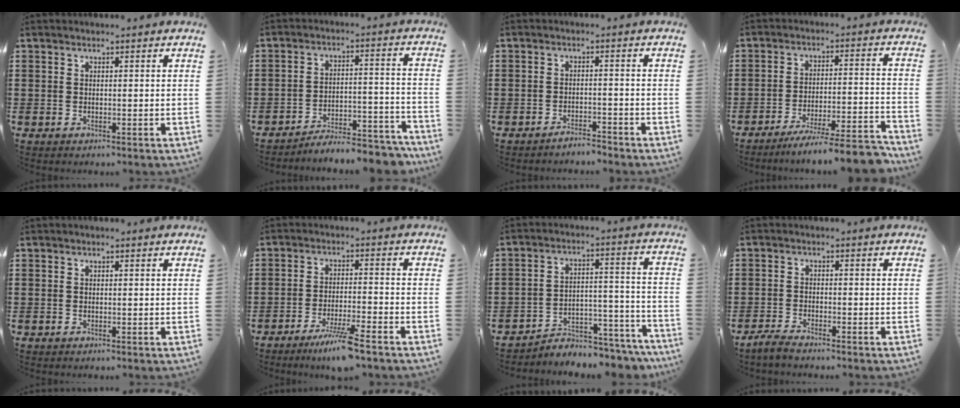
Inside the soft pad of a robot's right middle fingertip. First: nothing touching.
{"total": 6.6, "force": [-6.5, 0.4, 1.5], "torque": [-0.018, 0.009, -0.124]}
{"total": 2.6, "force": [-2.6, 0.1, 0.2], "torque": [-0.010, -0.001, -0.053]}
{"total": 7.7, "force": [-7.0, -0.1, 3.3], "torque": [-0.049, -0.005, -0.129]}
{"total": 0.0}
{"total": 6.1, "force": [-4.8, -0.1, 3.8], "torque": [-0.072, -0.014, -0.086]}
{"total": 4.5, "force": [-4.4, 0.8, 0.6], "torque": [-0.014, 0.005, -0.089]}
{"total": 2.6, "force": [-2.4, 0.2, 0.9], "torque": [-0.024, 0.001, -0.050]}